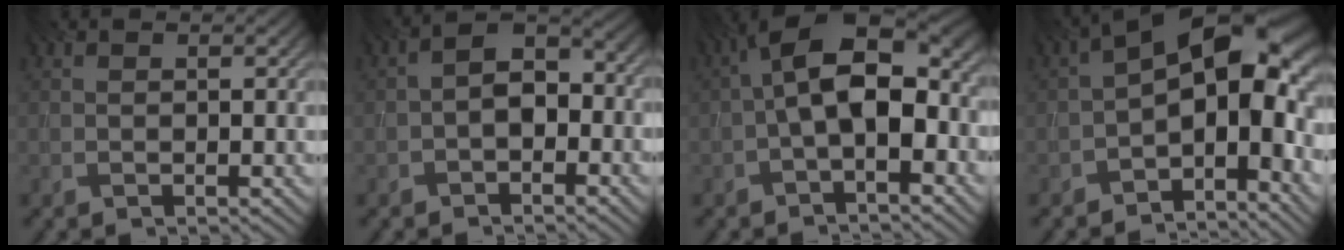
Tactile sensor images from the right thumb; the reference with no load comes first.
{"total": 4.7, "force": [-1.6, 3.0, 3.3], "torque": [-0.048, 0.012, -0.039]}
{"total": 12.8, "force": [-0.3, 6.4, 11.1], "torque": [-0.189, 0.024, -0.013]}
{"total": 13.3, "force": [-1.8, 7.0, 11.2], "torque": [-0.148, 0.014, -0.043]}